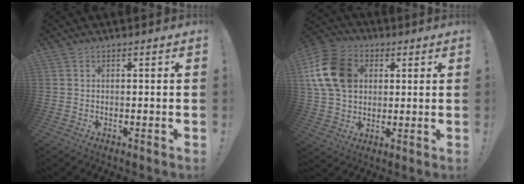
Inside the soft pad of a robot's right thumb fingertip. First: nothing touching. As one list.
[{"total": 17.1, "force": [4.4, 13.1, 10.0], "torque": [-0.173, -0.003, 0.091]}]